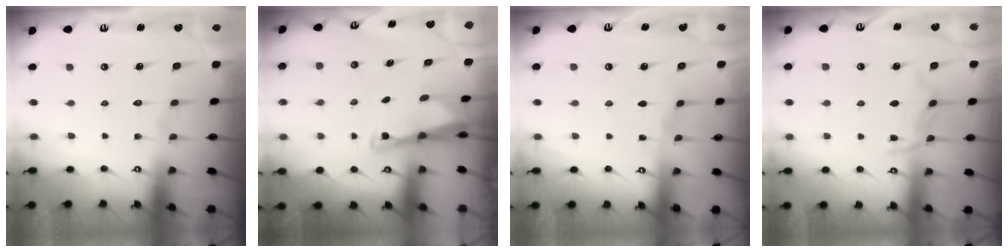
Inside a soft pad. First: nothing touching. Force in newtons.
{"total": 2.7, "press": 2.7, "slide": 0.3}
{"total": 2.7, "press": 2.7, "slide": 0.4}
{"total": 6.9, "press": 6.8, "slide": 0.9}